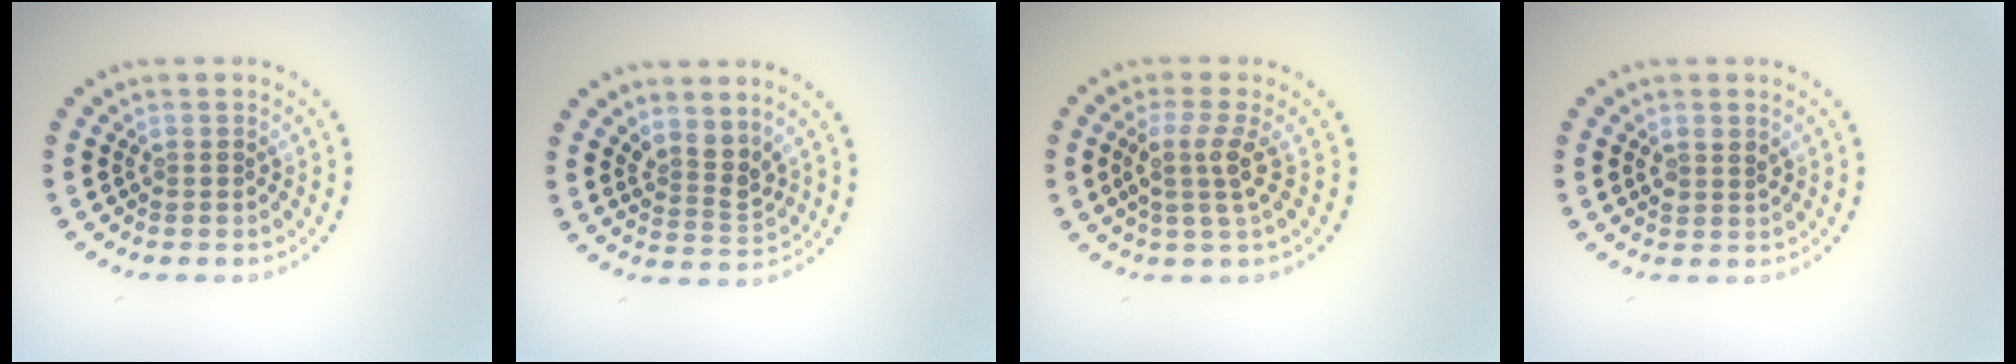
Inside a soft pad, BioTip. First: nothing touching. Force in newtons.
{"total": 2.5, "press": 1.9, "slide": 1.6}
{"total": 2.7, "press": 2.1, "slide": 1.8}
{"total": 1.2, "press": 1.1, "slide": 0.5}